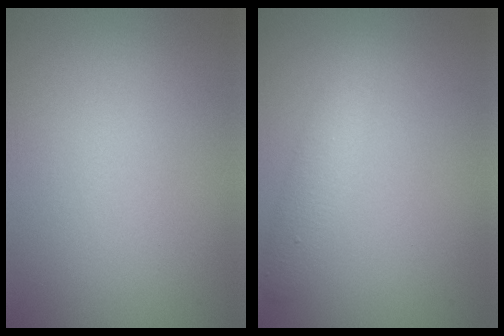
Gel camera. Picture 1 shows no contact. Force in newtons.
{"total": 2.6, "press": 2.6, "slide": 0.2}